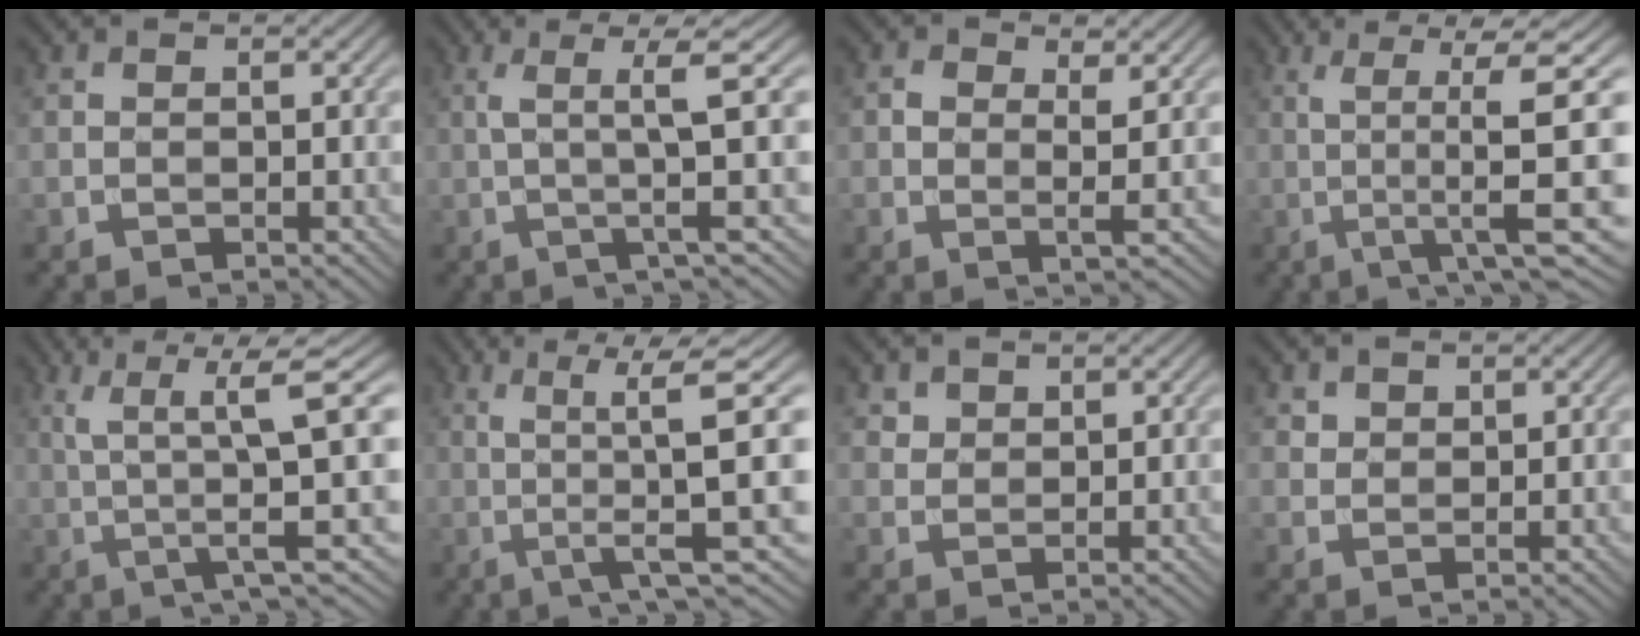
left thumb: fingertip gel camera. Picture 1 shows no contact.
{"total": 6.0, "force": [0.4, 0.2, 6.0], "torque": [-0.113, 0.014, 0.003]}
{"total": 3.1, "force": [0.7, 0.8, 2.9], "torque": [-0.060, -0.001, 0.011]}
{"total": 11.4, "force": [-0.3, 1.2, 11.3], "torque": [-0.176, 0.030, 0.003]}
{"total": 8.7, "force": [1.0, 1.0, 8.6], "torque": [-0.156, 0.010, 0.022]}
{"total": 9.8, "force": [-0.3, 0.8, 9.8], "torque": [-0.162, 0.021, -0.002]}
{"total": 2.0, "force": [1.5, 1.3, 0.5], "torque": [-0.015, -0.004, 0.034]}
{"total": 1.8, "force": [1.3, 1.2, 0.5], "torque": [-0.014, -0.003, 0.026]}